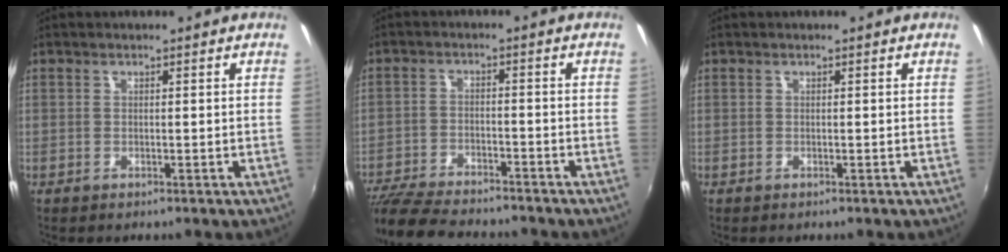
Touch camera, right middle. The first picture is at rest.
{"total": 13.5, "force": [-12.0, 2.5, 5.7], "torque": [-0.133, -0.025, -0.200]}
{"total": 0.0}